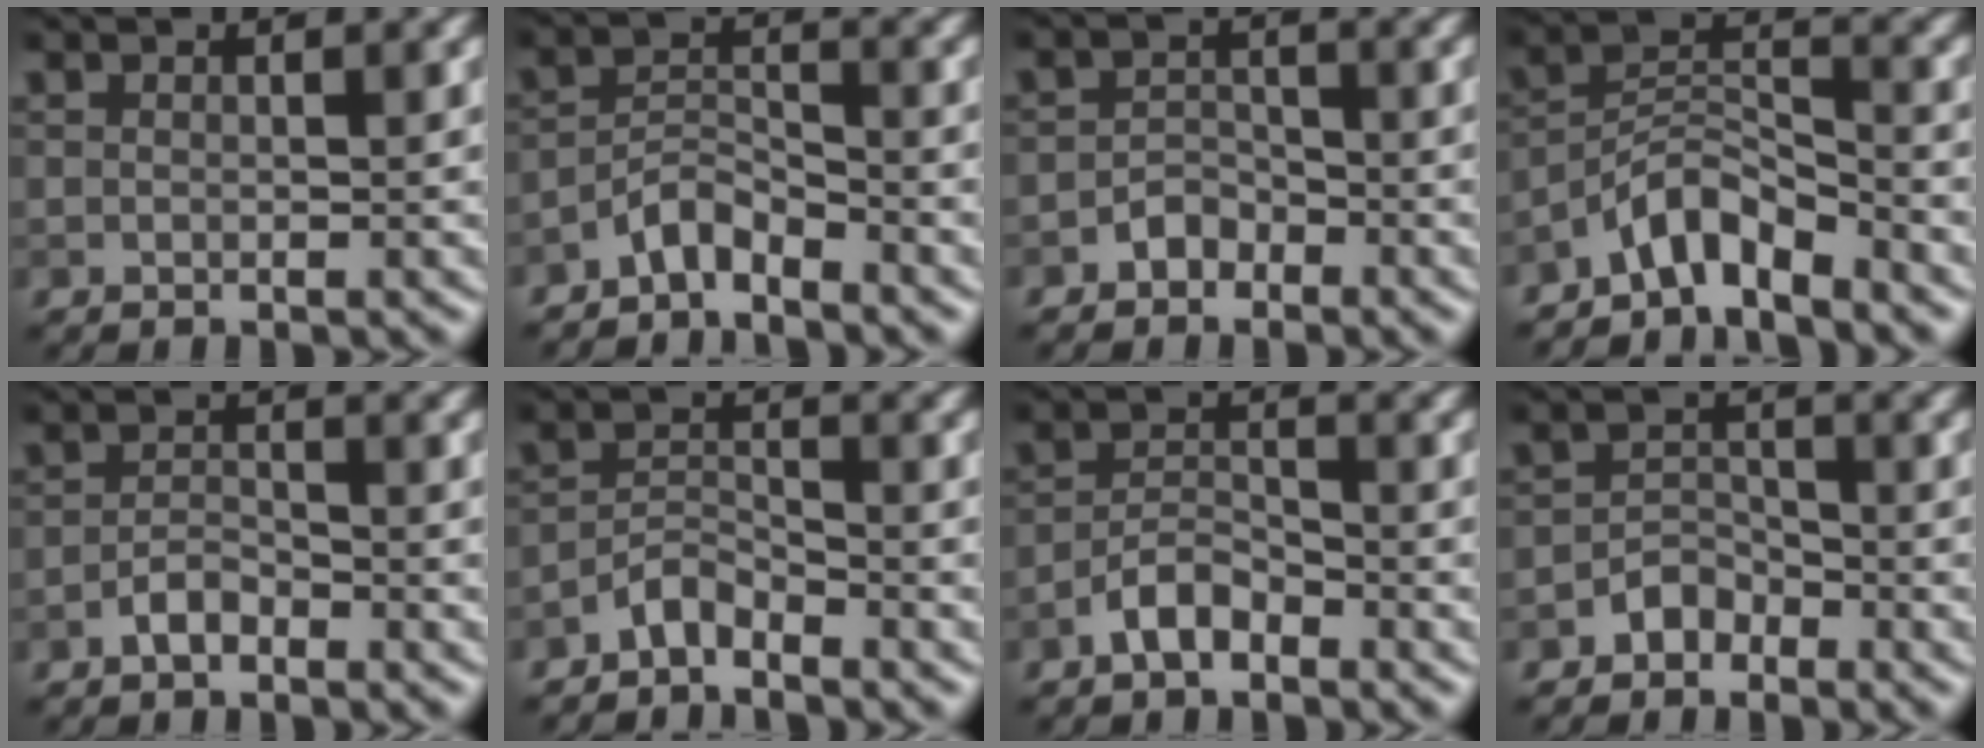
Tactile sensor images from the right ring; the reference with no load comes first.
{"total": 2.7, "force": [-2.4, 0.6, 1.0], "torque": [-0.019, 0.011, -0.051]}
{"total": 1.8, "force": [-1.3, 1.1, 0.5], "torque": [-0.003, 0.009, -0.025]}
{"total": 4.3, "force": [-3.6, 1.1, 2.1], "torque": [-0.032, 0.011, -0.077]}
{"total": 1.8, "force": [-1.3, 0.7, 1.0], "torque": [-0.020, 0.006, -0.029]}
{"total": 2.3, "force": [-2.1, 0.5, 0.8], "torque": [-0.014, 0.009, -0.045]}
{"total": 2.8, "force": [-2.0, 1.1, 1.5], "torque": [-0.028, 0.010, -0.044]}
{"total": 2.0, "force": [-1.6, 1.2, 0.5], "torque": [-0.003, 0.011, -0.031]}